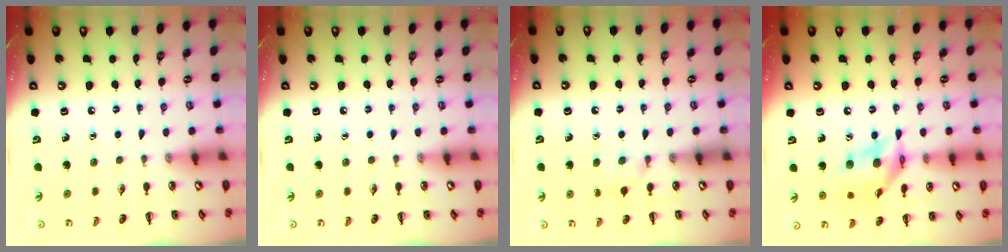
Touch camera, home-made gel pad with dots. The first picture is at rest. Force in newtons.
{"total": 0.0}
{"total": 5.6, "press": 5.3, "slide": 1.6}
{"total": 15.3, "press": 15.0, "slide": 3.1}